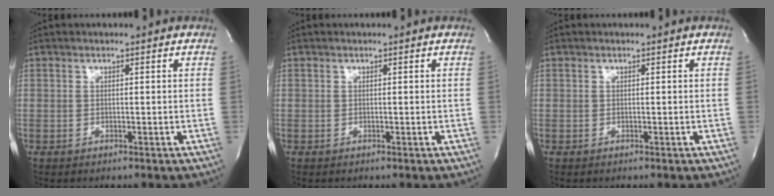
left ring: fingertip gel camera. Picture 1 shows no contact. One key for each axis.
{"total": 0.0}
{"total": 0.0}